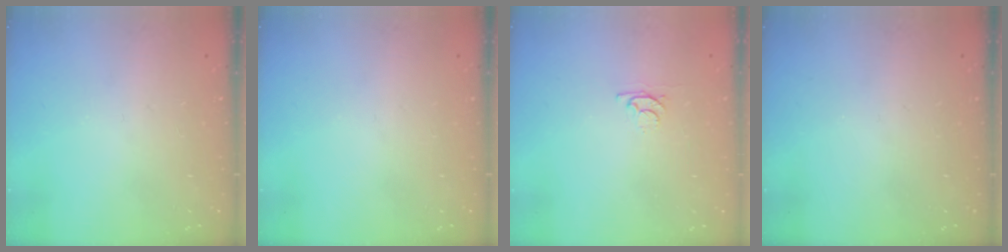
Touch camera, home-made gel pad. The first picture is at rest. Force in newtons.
{"total": 0.0}
{"total": 3.1, "press": 3.0, "slide": 0.4}
{"total": 0.0}